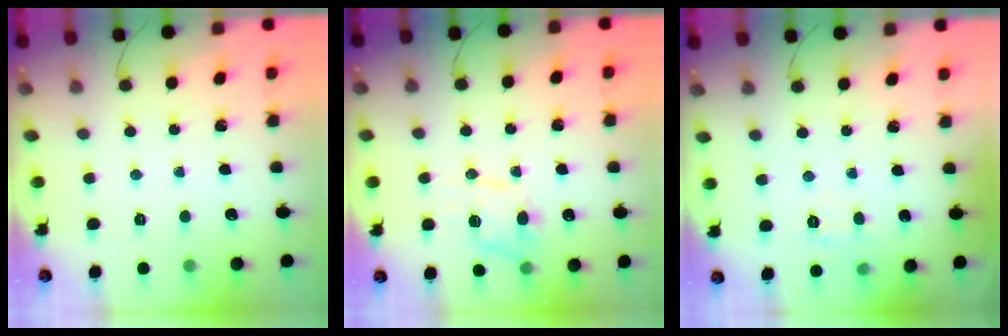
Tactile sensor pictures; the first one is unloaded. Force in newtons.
{"total": 7.5, "press": 7.4, "slide": 1.1}
{"total": 5.8, "press": 5.6, "slide": 1.4}